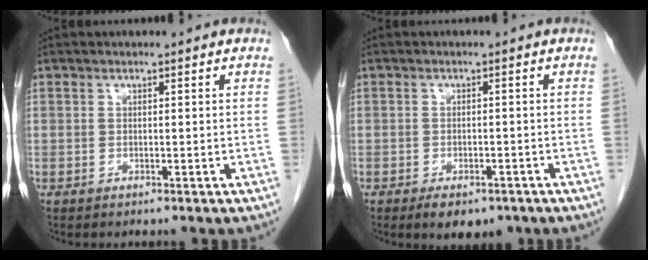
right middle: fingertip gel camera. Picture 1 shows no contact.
{"total": 5.7, "force": [-4.0, 2.6, 3.0], "torque": [-0.038, -0.002, -0.054]}